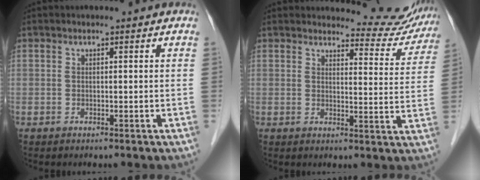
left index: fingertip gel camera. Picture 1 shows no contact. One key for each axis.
{"total": 9.9, "fx": 9.8, "fy": 1.6, "fz": -0.4, "tx": 0.022, "ty": -0.042, "tz": 0.098}